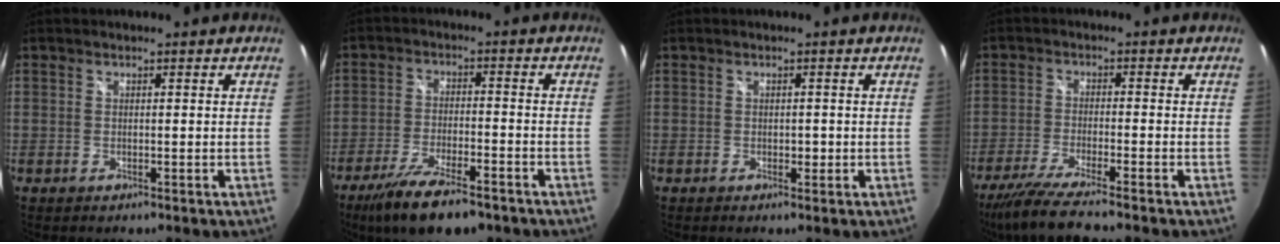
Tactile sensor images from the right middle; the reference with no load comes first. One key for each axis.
{"total": 13.2, "fx": -9.5, "fy": 3.5, "fz": 8.4, "tx": -0.179, "ty": -0.036, "tz": -0.162}
{"total": 1.1, "fx": -0.3, "fy": 0.9, "fz": 0.6, "tx": -0.006, "ty": -0.001, "tz": -0.005}
{"total": 9.8, "fx": -8.4, "fy": -0.6, "fz": 5.1, "tx": -0.115, "ty": -0.033, "tz": -0.148}